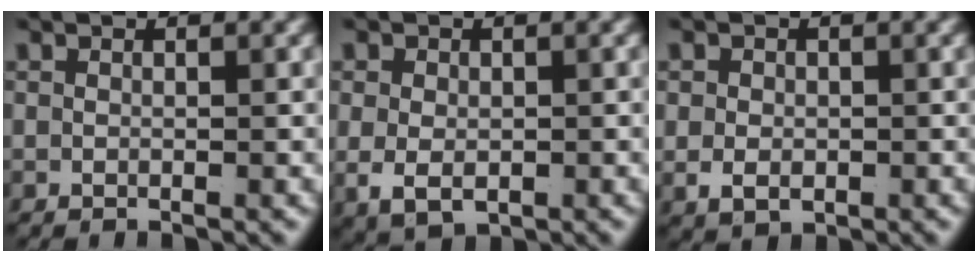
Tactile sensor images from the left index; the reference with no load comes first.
{"total": 3.8, "force": [-0.6, 2.9, 2.4], "torque": [-0.059, -0.030, 0.009]}
{"total": 2.5, "force": [-0.3, 2.0, 1.4], "torque": [-0.031, -0.018, 0.008]}